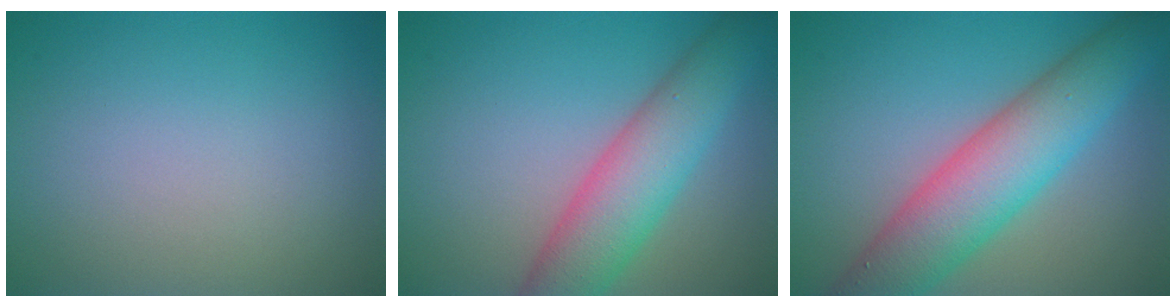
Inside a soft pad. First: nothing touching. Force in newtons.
{"total": 6.7, "press": 6.7, "slide": 0.3}
{"total": 8.4, "press": 8.4, "slide": 0.3}